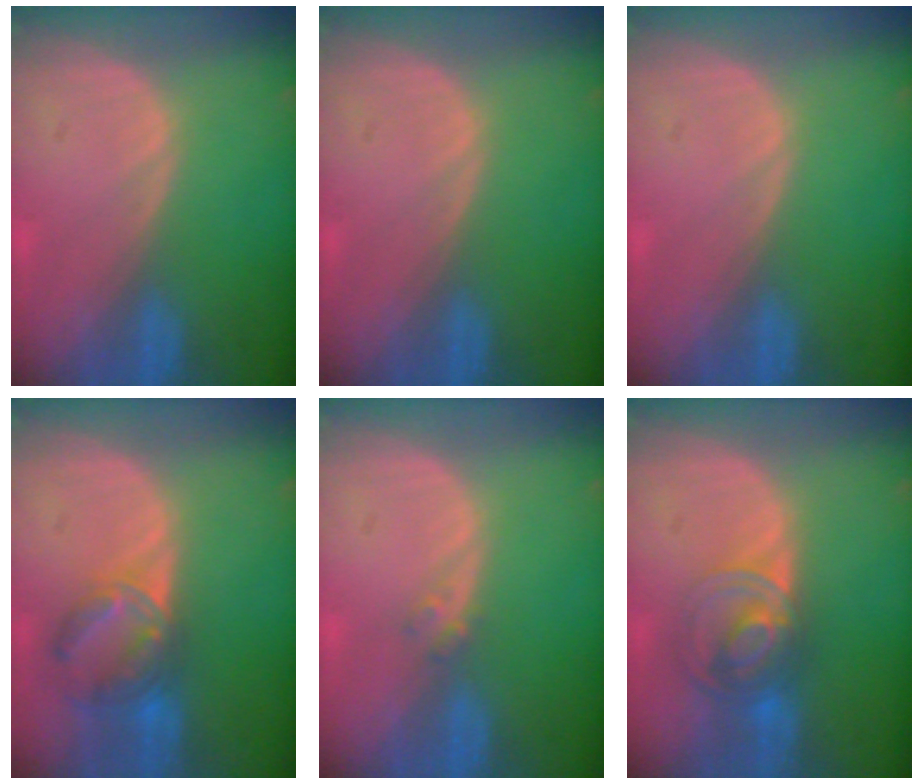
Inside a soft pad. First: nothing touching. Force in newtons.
{"total": 0.0}
{"total": 0.0}
{"total": 7.1, "press": 6.1, "slide": 3.6}
{"total": 1.4, "press": 1.2, "slide": 0.7}
{"total": 7.5, "press": 6.1, "slide": 4.3}